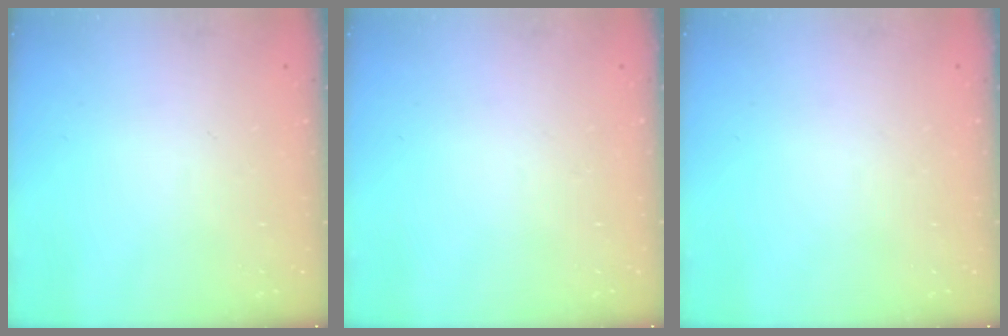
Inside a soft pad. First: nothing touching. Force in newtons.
{"total": 0.0}
{"total": 0.0}